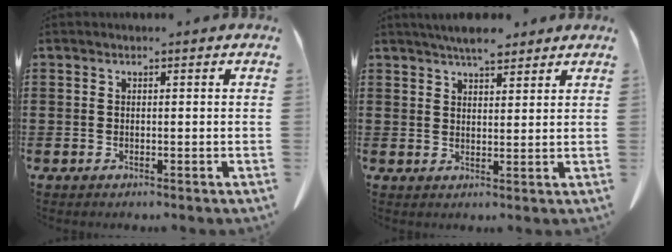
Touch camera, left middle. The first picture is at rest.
{"total": 4.9, "force": [4.4, 1.2, 1.9], "torque": [-0.046, -0.005, 0.081]}